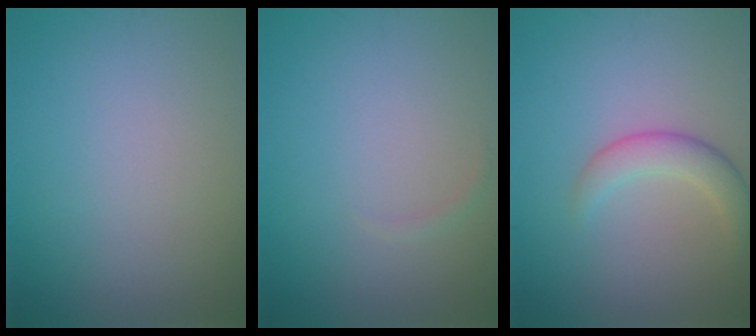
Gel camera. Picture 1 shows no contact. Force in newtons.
{"total": 0.5, "press": 0.5, "slide": 0.0}
{"total": 2.6, "press": 2.6, "slide": 0.1}